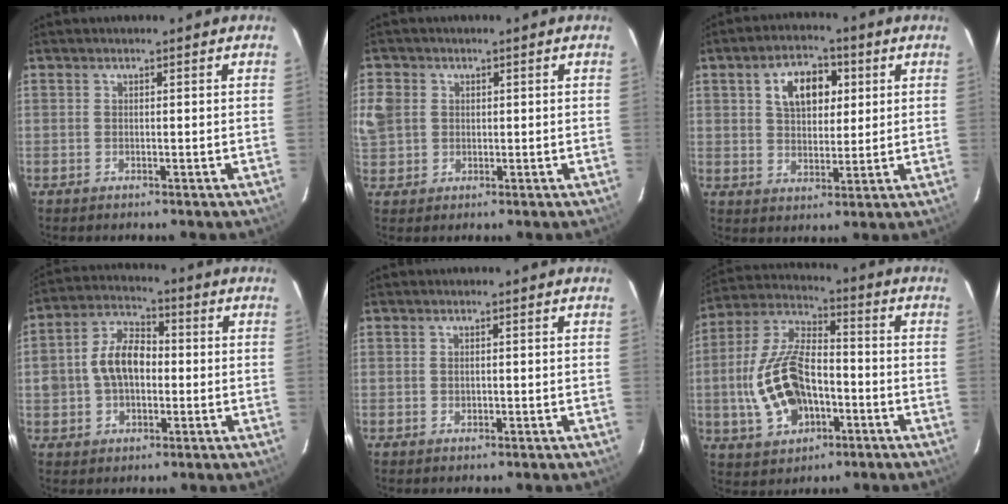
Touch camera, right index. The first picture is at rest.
{"total": 6.7, "force": [0.8, 6.1, 2.7], "torque": [-0.072, 0.012, 0.019]}
{"total": 9.2, "force": [3.1, 5.7, 6.5], "torque": [-0.109, 0.027, 0.056]}
{"total": 10.1, "force": [-0.4, 6.9, 7.3], "torque": [-0.148, 0.027, -0.004]}
{"total": 0.7, "force": [0.0, 0.6, 0.3], "torque": [-0.003, 0.001, 0.002]}
{"total": 16.5, "force": [-4.0, 9.3, 13.0], "torque": [-0.287, 0.008, -0.064]}